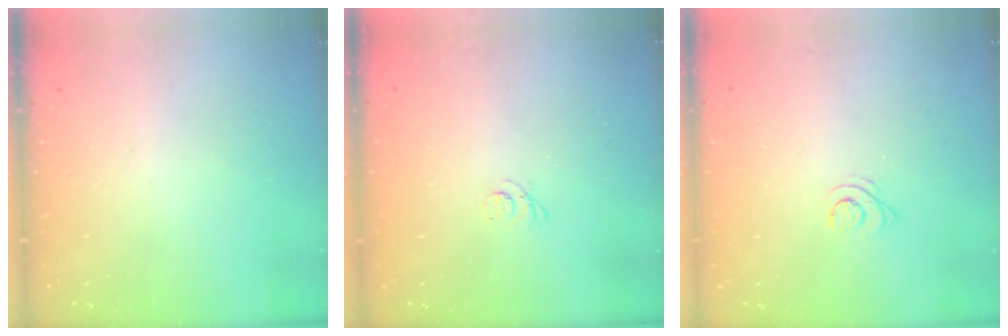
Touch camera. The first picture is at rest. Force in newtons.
{"total": 2.3, "press": 2.3, "slide": 0.3}
{"total": 3.9, "press": 3.9, "slide": 0.5}